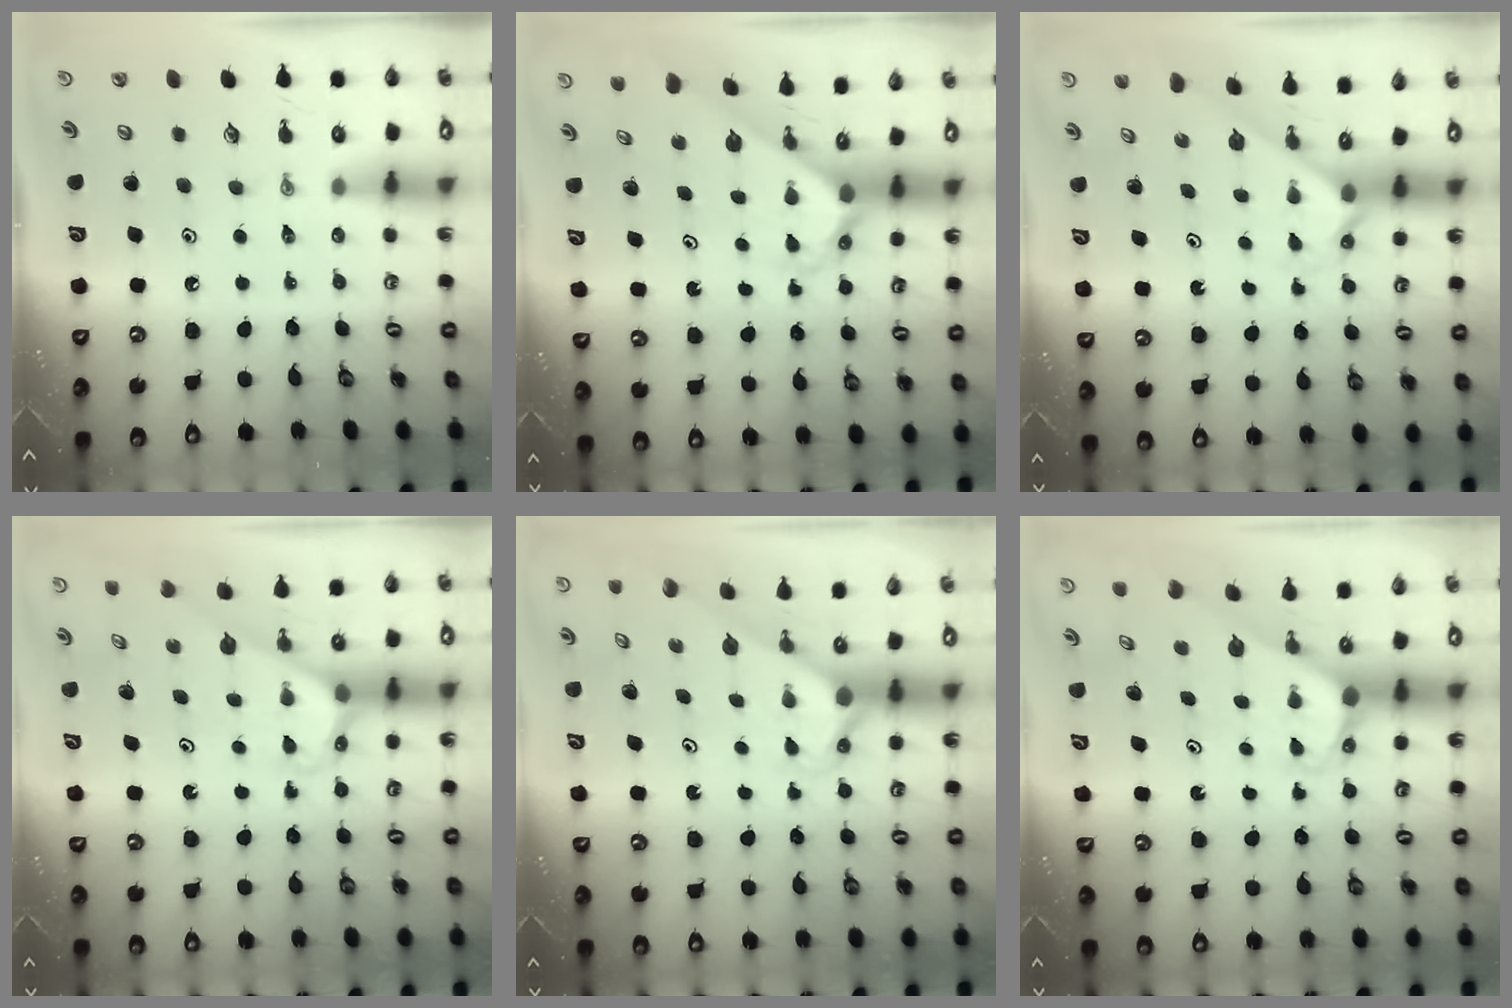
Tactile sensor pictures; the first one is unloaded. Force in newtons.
{"total": 2.5, "press": 2.5, "slide": 0.1}
{"total": 2.0, "press": 2.0, "slide": 0.2}
{"total": 3.0, "press": 3.0, "slide": 0.2}
{"total": 2.5, "press": 2.5, "slide": 0.3}
{"total": 3.1, "press": 3.1, "slide": 0.1}